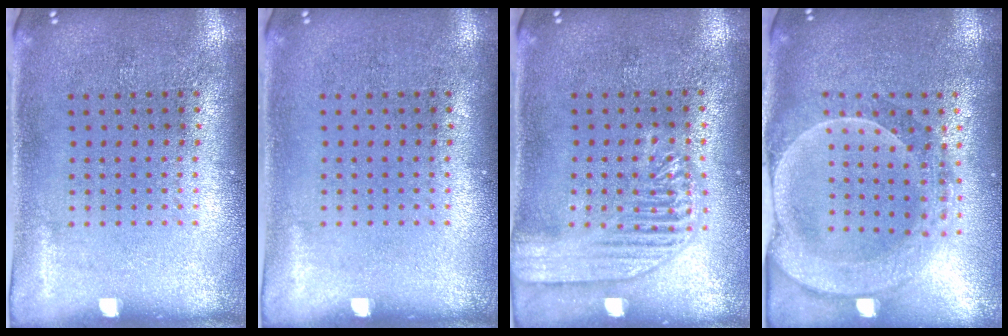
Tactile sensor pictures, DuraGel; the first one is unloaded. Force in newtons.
{"total": 0.0}
{"total": 1.8, "press": 1.7, "slide": 0.2}
{"total": 2.2, "press": 2.0, "slide": 0.9}